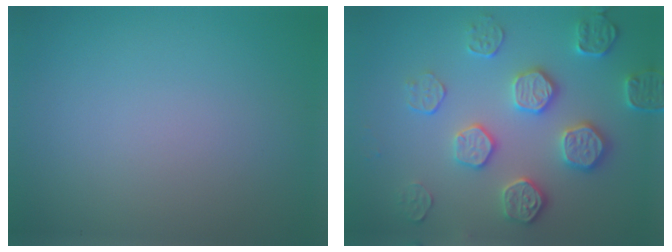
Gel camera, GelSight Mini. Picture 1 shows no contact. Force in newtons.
{"total": 4.7, "press": 4.3, "slide": 1.8}